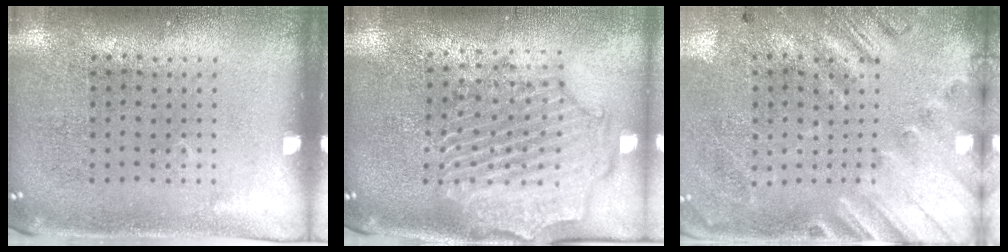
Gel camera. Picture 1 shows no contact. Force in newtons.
{"total": 2.3, "press": 2.2, "slide": 0.9}
{"total": 2.6, "press": 1.8, "slide": 1.8}